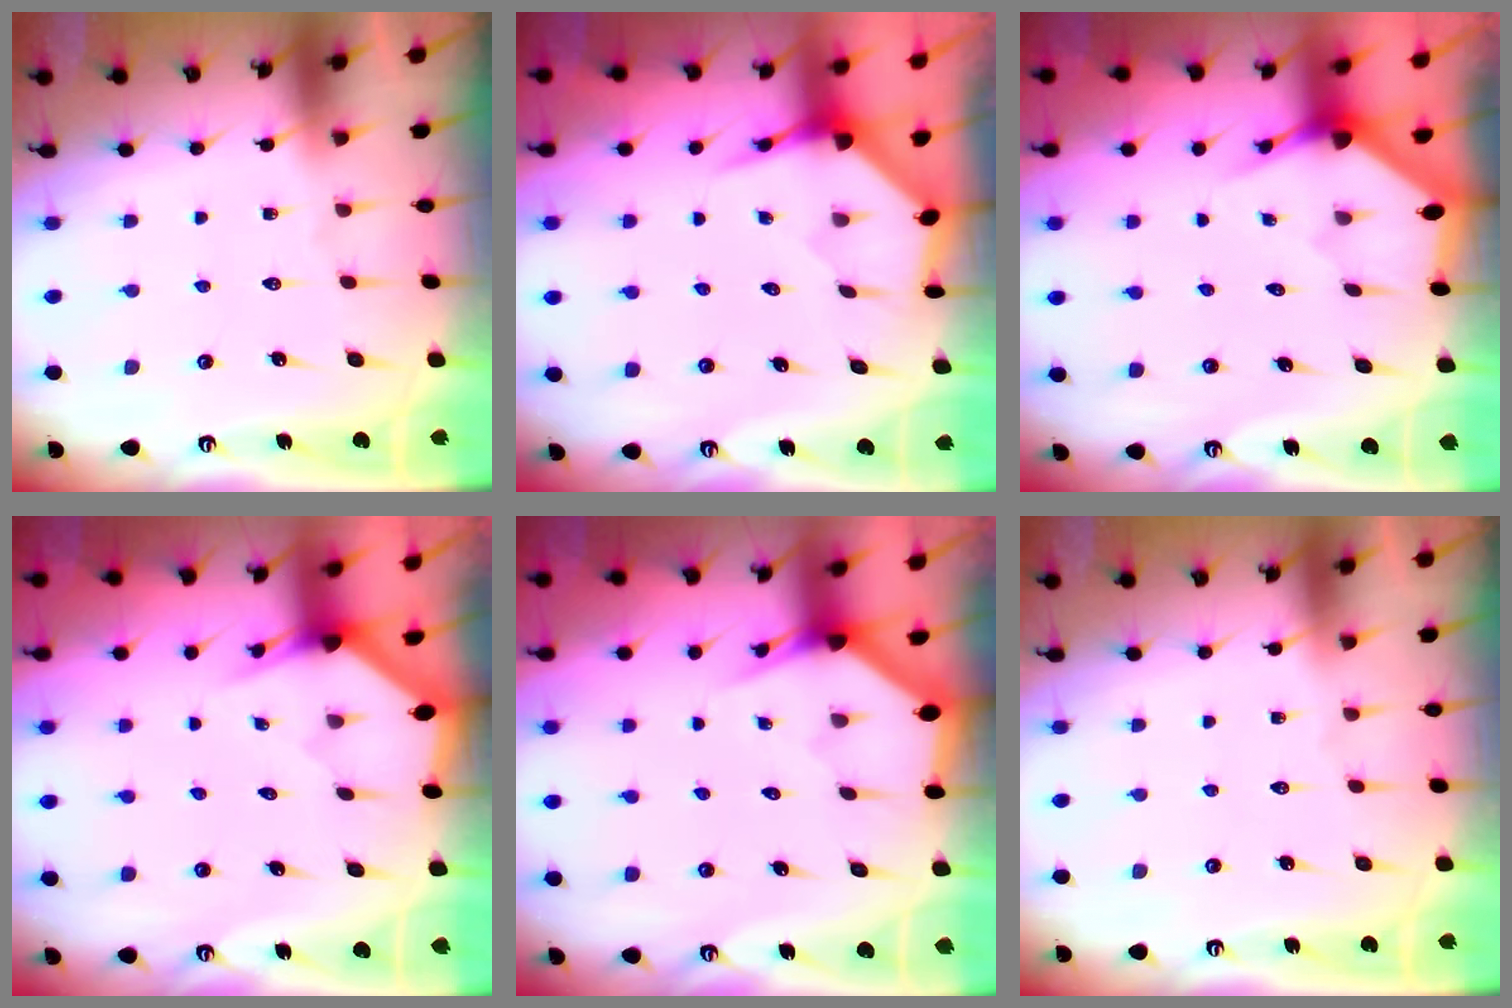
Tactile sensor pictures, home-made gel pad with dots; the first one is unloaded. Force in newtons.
{"total": 4.0, "press": 4.0, "slide": 0.4}
{"total": 2.9, "press": 2.9, "slide": 0.1}
{"total": 2.2, "press": 2.2, "slide": 0.1}
{"total": 2.7, "press": 2.7, "slide": 0.1}
{"total": 0.0}